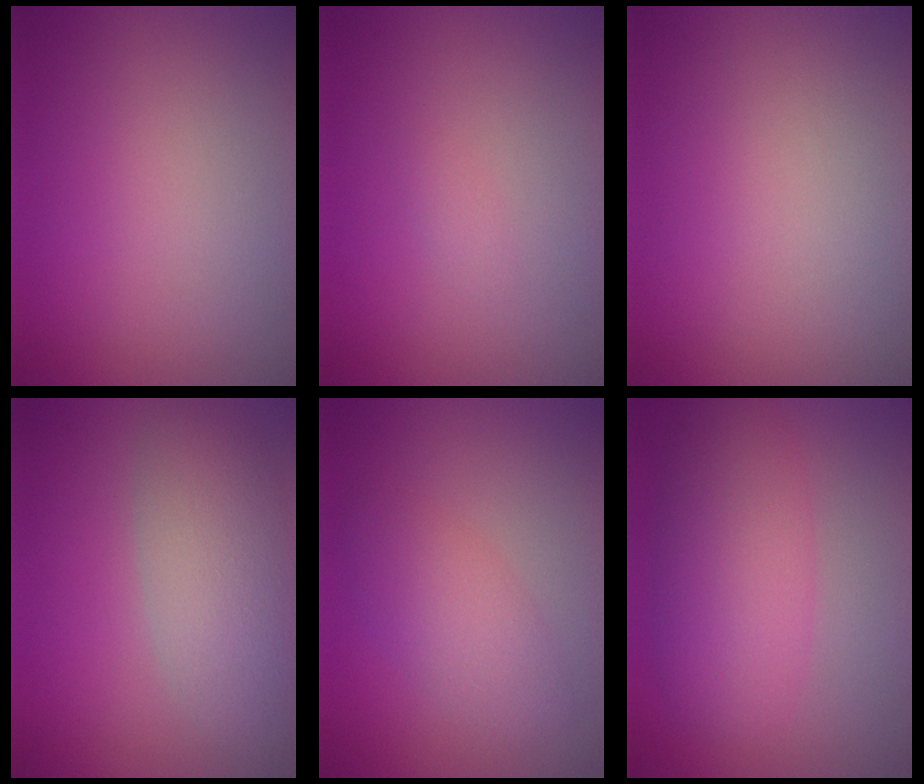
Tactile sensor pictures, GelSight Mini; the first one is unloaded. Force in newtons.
{"total": 0.5, "press": 0.5, "slide": 0.1}
{"total": 0.0}
{"total": 5.7, "press": 5.7, "slide": 0.4}
{"total": 3.2, "press": 3.2, "slide": 0.0}
{"total": 5.9, "press": 5.9, "slide": 0.2}